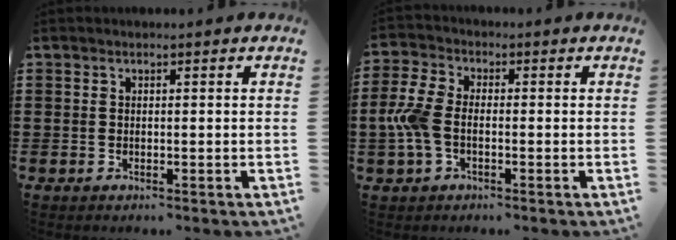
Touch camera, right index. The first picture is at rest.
{"total": 6.0, "force": [-1.2, 3.5, 4.8], "torque": [-0.134, -0.006, -0.033]}